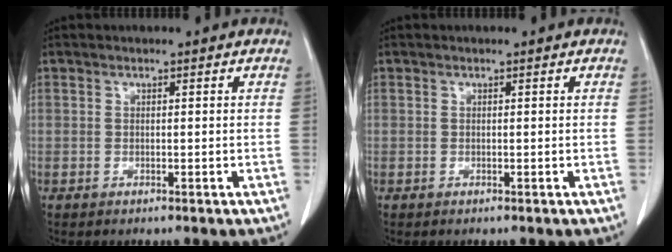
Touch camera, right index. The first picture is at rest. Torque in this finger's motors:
{"motor_torque": [0.00, 0.00, 0.02, 0.00]}